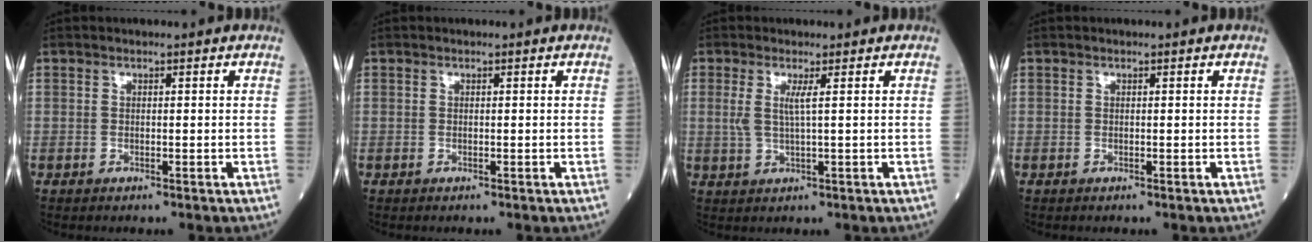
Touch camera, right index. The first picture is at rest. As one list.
[{"total": 0.0}, {"total": 2.7, "force": [0.7, -0.2, 2.6], "torque": [-0.063, 0.001, 0.015]}, {"total": 0.0}]